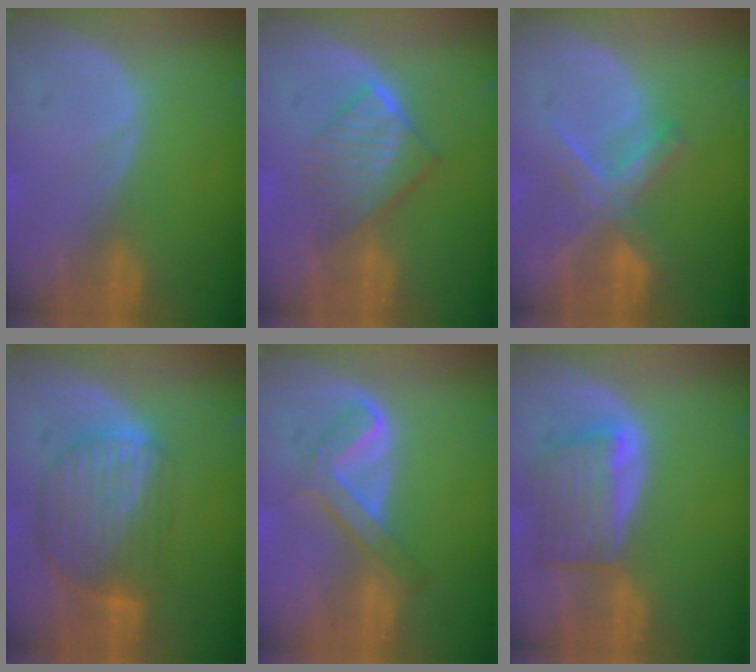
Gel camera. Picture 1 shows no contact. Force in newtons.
{"total": 6.7, "press": 6.1, "slide": 2.8}
{"total": 6.7, "press": 6.1, "slide": 2.9}
{"total": 8.7, "press": 7.7, "slide": 4.1}
{"total": 5.8, "press": 5.2, "slide": 2.5}
{"total": 6.2, "press": 6.2, "slide": 0.4}